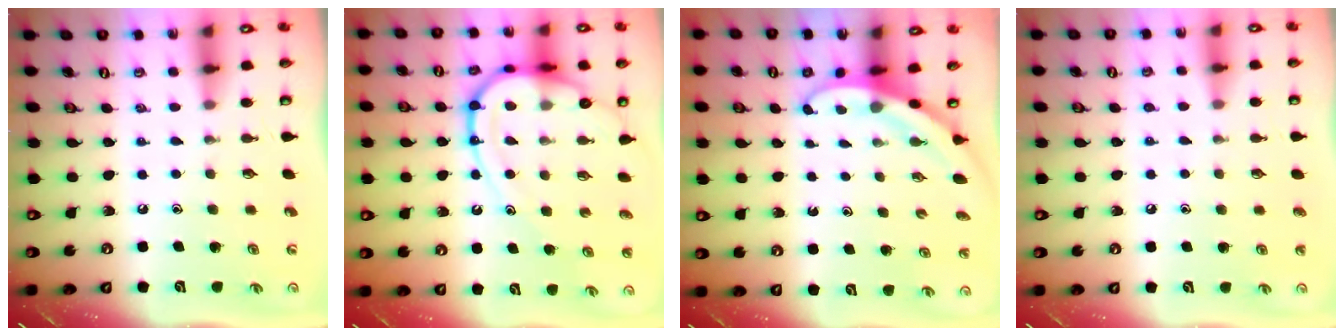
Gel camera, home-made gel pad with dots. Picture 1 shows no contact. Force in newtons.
{"total": 15.2, "press": 15.2, "slide": 1.4}
{"total": 3.2, "press": 3.2, "slide": 0.2}
{"total": 3.8, "press": 3.7, "slide": 0.4}